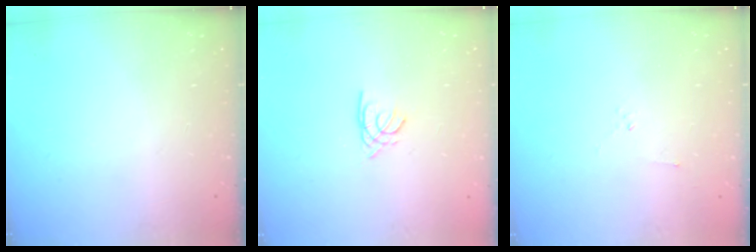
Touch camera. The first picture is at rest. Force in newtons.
{"total": 1.6, "press": 1.6, "slide": 0.2}
{"total": 2.2, "press": 2.1, "slide": 0.7}